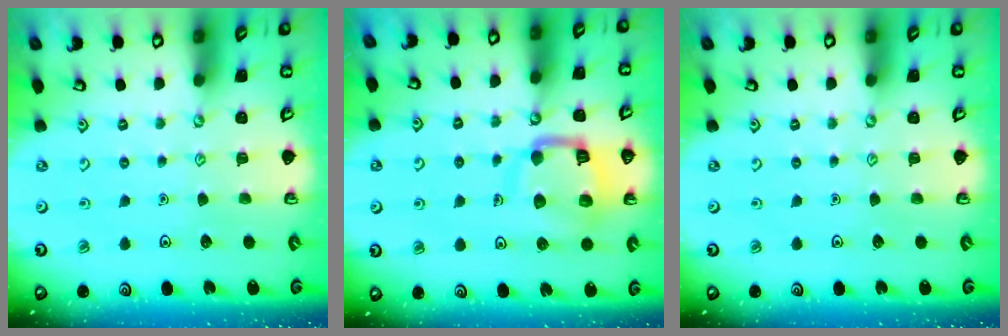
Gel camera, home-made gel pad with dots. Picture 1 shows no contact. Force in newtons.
{"total": 11.9, "press": 11.8, "slide": 1.2}
{"total": 0.0}